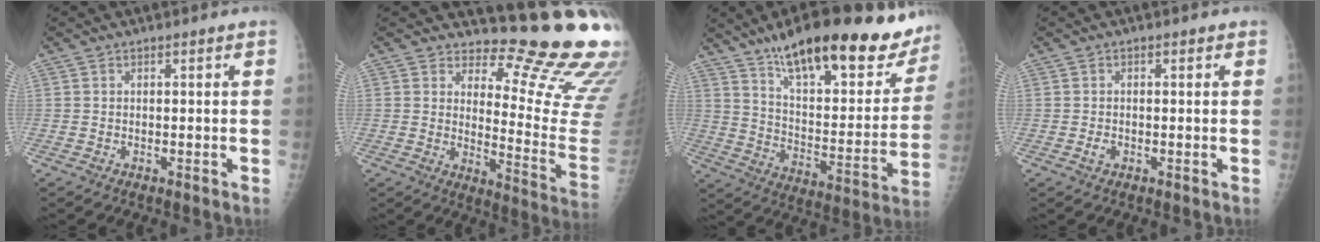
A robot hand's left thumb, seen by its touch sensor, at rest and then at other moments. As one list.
[{"total": 17.6, "force": [15.3, 3.6, 8.0], "torque": [-0.060, -0.181, 0.183]}, {"total": 29.6, "force": [21.0, 8.7, 18.8], "torque": [-0.237, -0.073, 0.306]}, {"total": 1.5, "force": [-0.3, 1.1, 0.9], "torque": [-0.010, 0.000, -0.007]}]